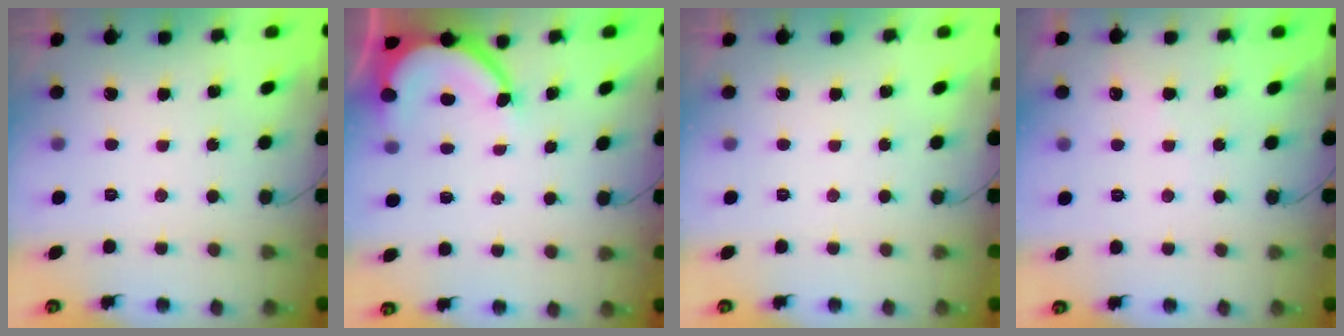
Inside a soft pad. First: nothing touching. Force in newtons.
{"total": 7.8, "press": 7.8, "slide": 0.6}
{"total": 0.0}
{"total": 2.7, "press": 2.6, "slide": 0.5}